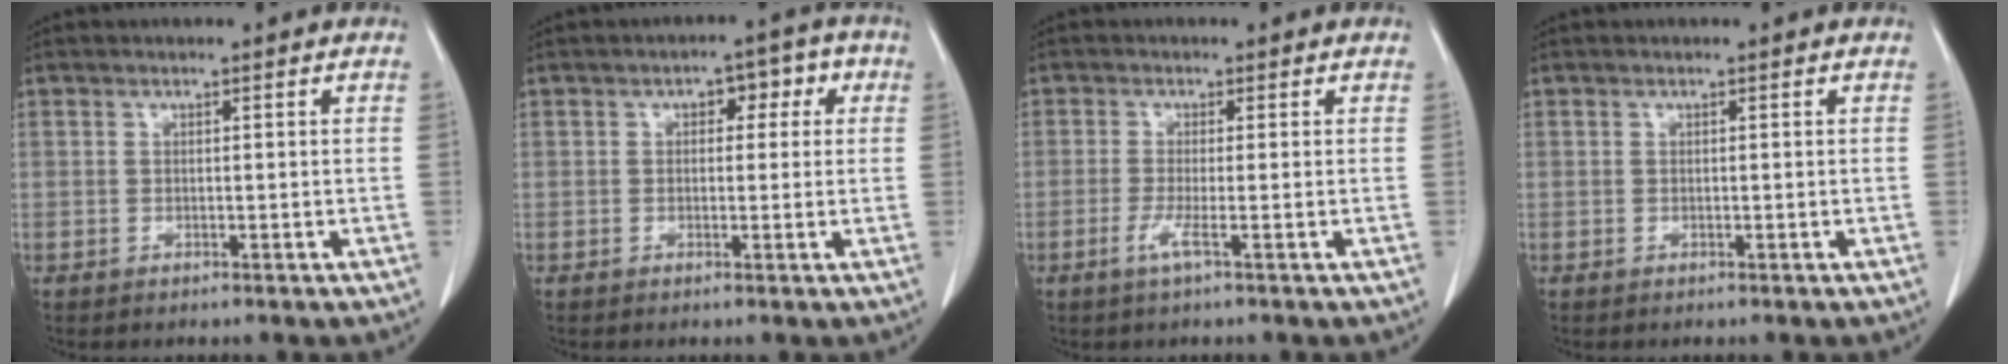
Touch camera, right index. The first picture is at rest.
{"total": 4.4, "force": [1.2, 2.6, 3.3], "torque": [-0.034, 0.027, 0.013]}
{"total": 2.4, "force": [-1.1, -0.3, 2.1], "torque": [-0.044, -0.005, -0.023]}
{"total": 0.0}